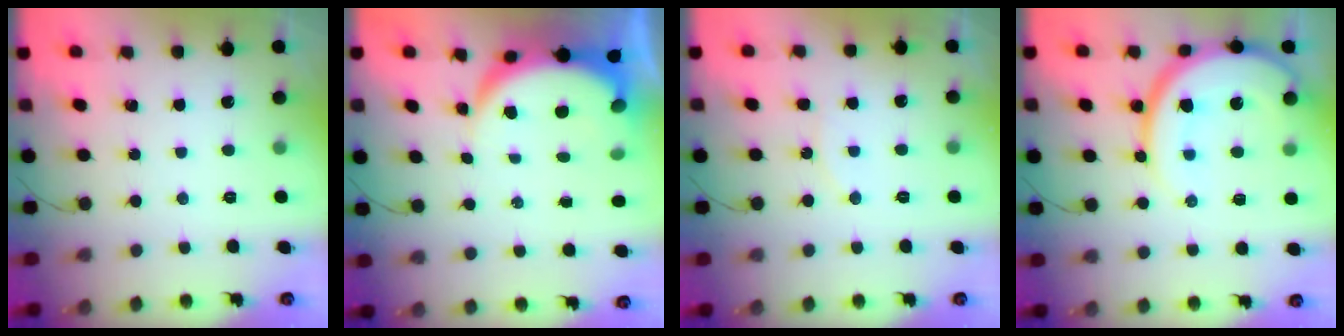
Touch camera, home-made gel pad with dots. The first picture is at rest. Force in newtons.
{"total": 8.0, "press": 8.0, "slide": 1.0}
{"total": 5.5, "press": 5.5, "slide": 0.5}
{"total": 15.0, "press": 14.9, "slide": 1.2}